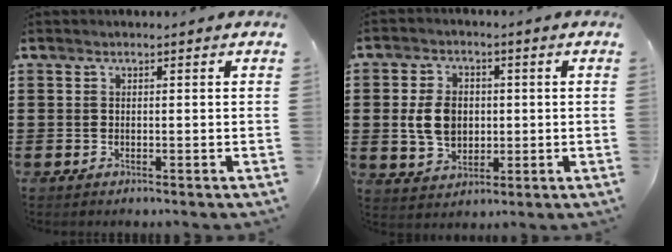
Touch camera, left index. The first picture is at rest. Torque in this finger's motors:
{"motor_torque": [1.07, 0.17, 0.44, 0.08]}